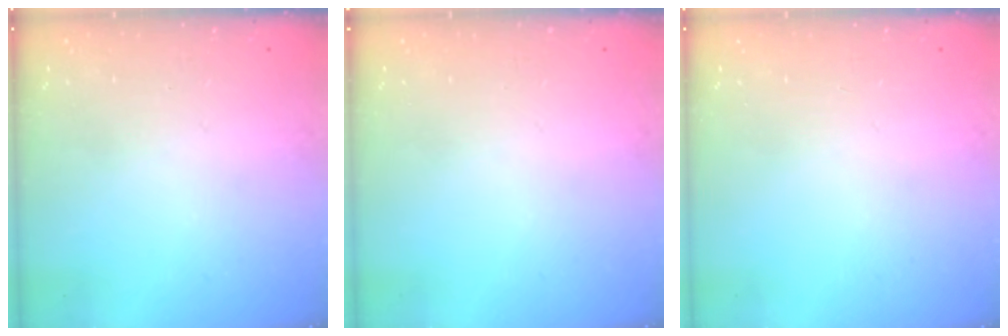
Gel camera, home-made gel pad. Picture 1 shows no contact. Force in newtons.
{"total": 0.0}
{"total": 0.0}